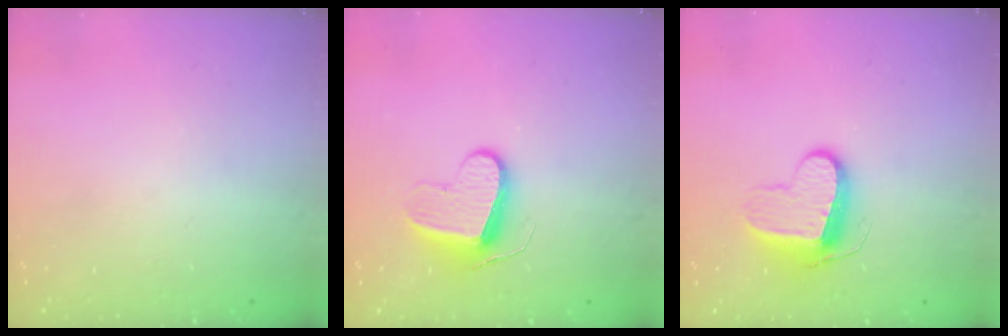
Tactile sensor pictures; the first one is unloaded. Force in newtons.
{"total": 9.0, "press": 9.0, "slide": 0.1}
{"total": 10.0, "press": 10.0, "slide": 0.5}